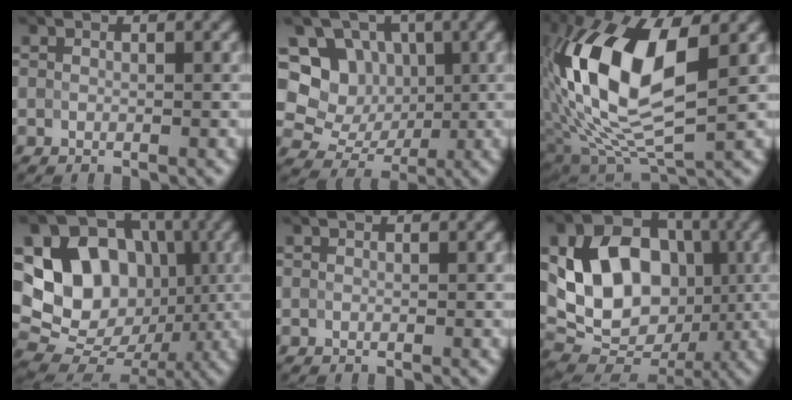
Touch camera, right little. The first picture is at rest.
{"total": 8.0, "force": [1.7, 7.0, 3.3], "torque": [-0.047, 0.024, -0.001]}
{"total": 13.6, "force": [1.9, 6.2, 12.0], "torque": [-0.241, 0.014, 0.027]}
{"total": 15.1, "force": [1.9, 12.9, 7.5], "torque": [-0.156, 0.026, 0.019]}
{"total": 0.0}
{"total": 11.7, "force": [0.7, 9.0, 7.5], "torque": [-0.132, 0.002, 0.012]}